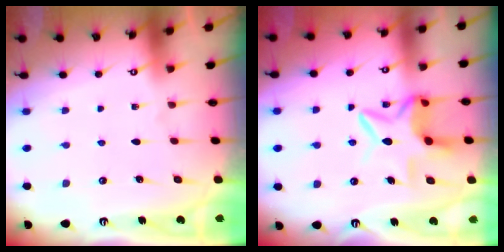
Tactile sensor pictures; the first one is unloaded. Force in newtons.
{"total": 9.2, "press": 9.1, "slide": 1.0}